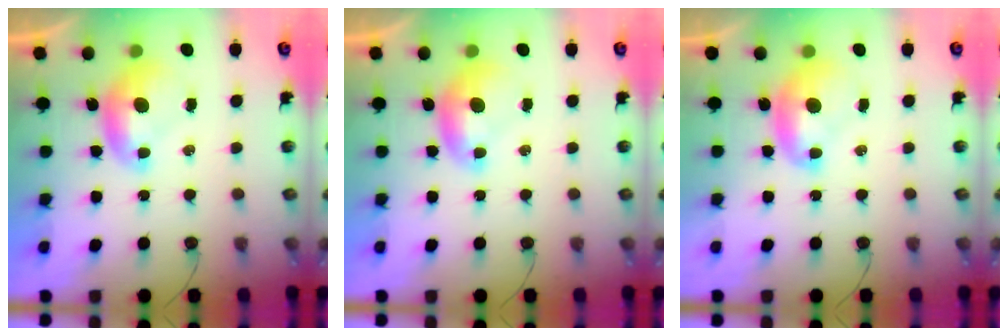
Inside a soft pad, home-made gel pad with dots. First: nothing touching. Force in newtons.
{"total": 0.0}
{"total": 2.1, "press": 2.1, "slide": 0.3}